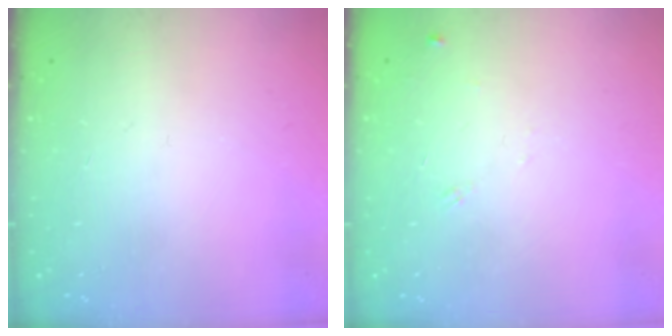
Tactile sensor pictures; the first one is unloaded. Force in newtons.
{"total": 5.7, "press": 5.6, "slide": 0.7}